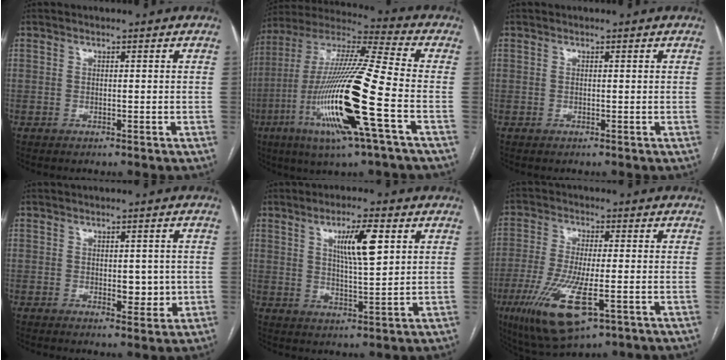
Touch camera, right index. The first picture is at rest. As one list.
[{"total": 22.3, "force": [-7.0, 0.7, 21.2], "torque": [-0.442, -0.028, -0.135]}, {"total": 0.0}, {"total": 3.9, "force": [-0.3, 1.9, 3.3], "torque": [-0.040, -0.003, 0.004]}, {"total": 7.9, "force": [3.0, 1.1, 7.2], "torque": [-0.126, 0.001, 0.052]}, {"total": 13.0, "force": [-5.0, 3.1, 11.6], "torque": [-0.237, -0.033, -0.078]}]